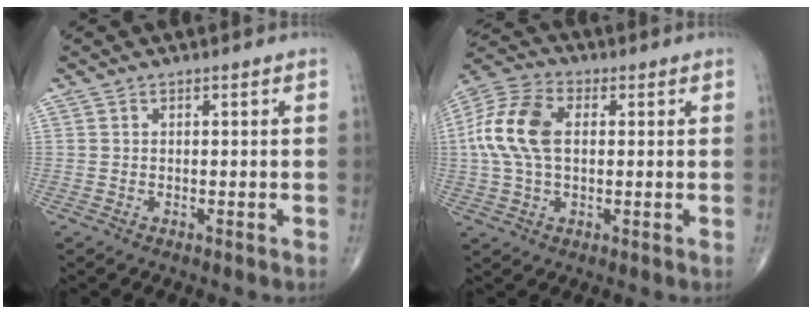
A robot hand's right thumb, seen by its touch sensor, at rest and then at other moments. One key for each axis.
{"total": 12.8, "fx": 1.4, "fy": 7.7, "fz": 10.2, "tx": -0.221, "ty": 0.024, "tz": 0.021}